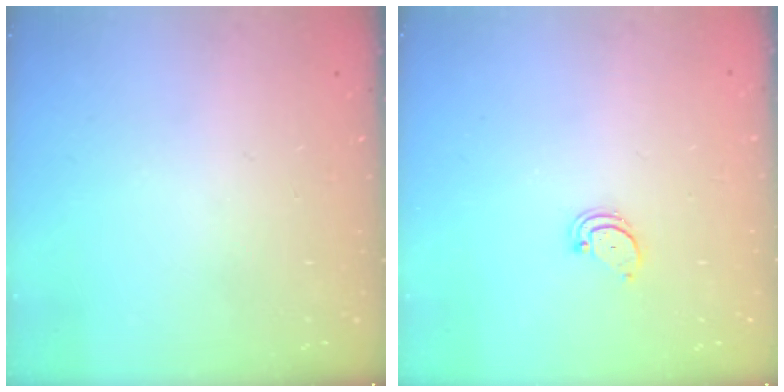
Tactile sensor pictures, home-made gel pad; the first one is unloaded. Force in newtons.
{"total": 1.9, "press": 1.9, "slide": 0.2}